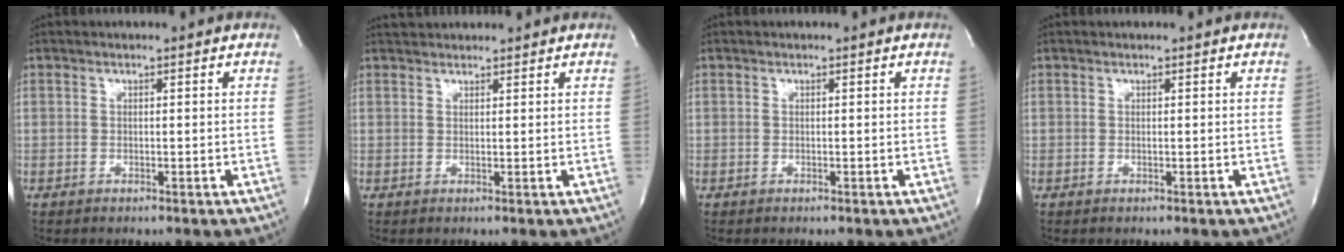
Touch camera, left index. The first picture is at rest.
{"total": 4.1, "force": [3.9, 0.8, 0.7], "torque": [-0.013, 0.034, 0.061]}
{"total": 0.0}
{"total": 1.0, "force": [1.0, 0.1, 0.4], "torque": [-0.009, 0.008, 0.010]}